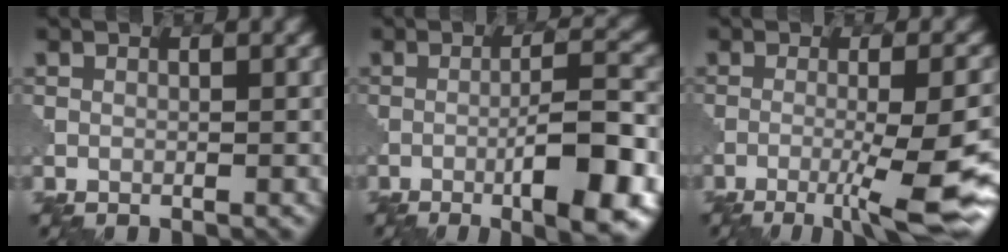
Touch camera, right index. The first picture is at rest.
{"total": 8.2, "force": [-3.2, 1.6, 7.3], "torque": [-0.103, 0.010, -0.047]}
{"total": 9.3, "force": [-4.1, 1.6, 8.2], "torque": [-0.117, -0.001, -0.062]}